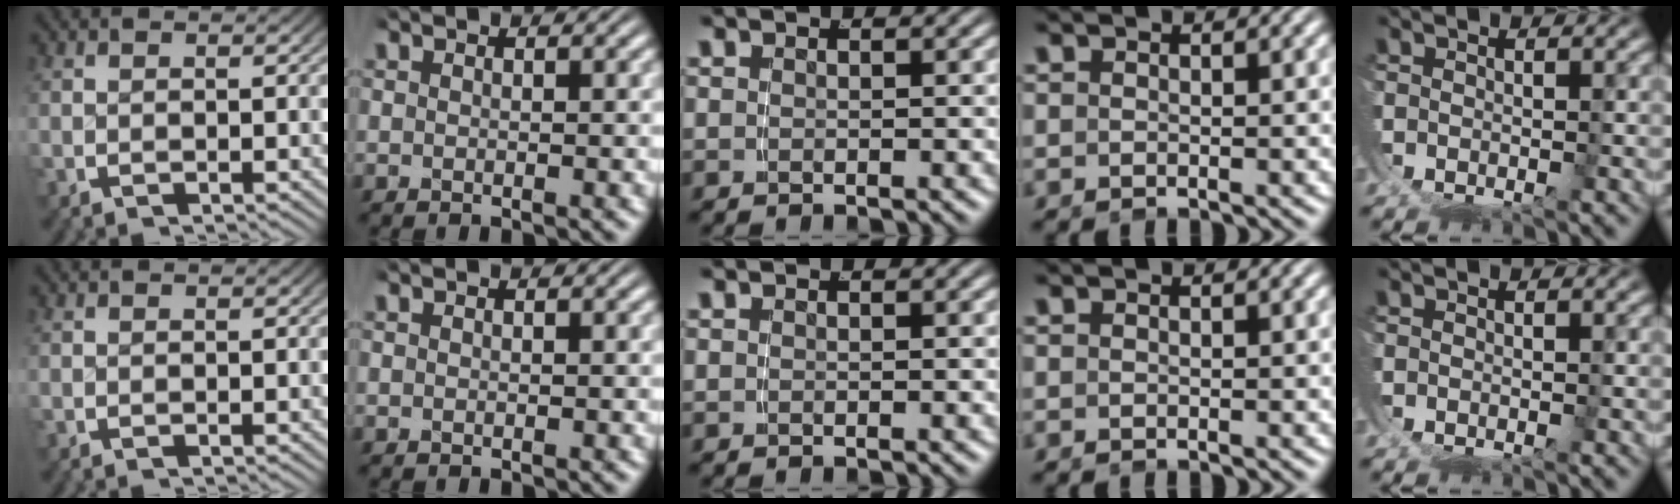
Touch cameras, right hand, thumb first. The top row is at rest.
{}